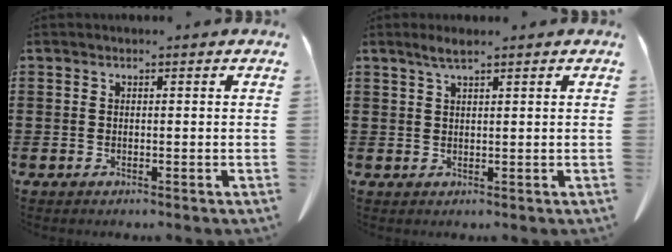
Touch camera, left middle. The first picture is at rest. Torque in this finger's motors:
{"motor_torque": [0.03, 0.00, 0.04, 0.01]}